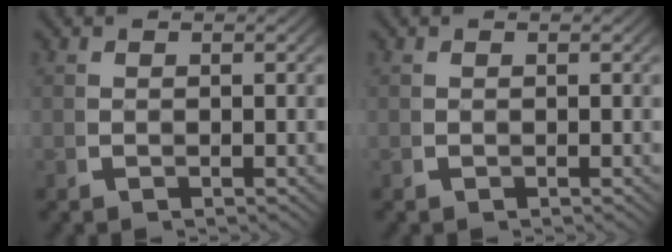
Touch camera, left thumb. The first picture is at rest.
{"total": 0.0}